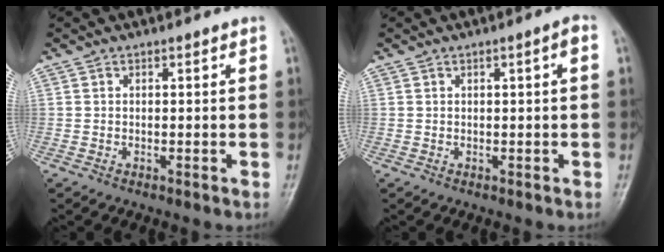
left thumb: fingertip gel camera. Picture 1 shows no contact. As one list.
[{"total": 1.9, "force": [0.4, 0.2, 1.9], "torque": [-0.032, 0.005, 0.006]}]